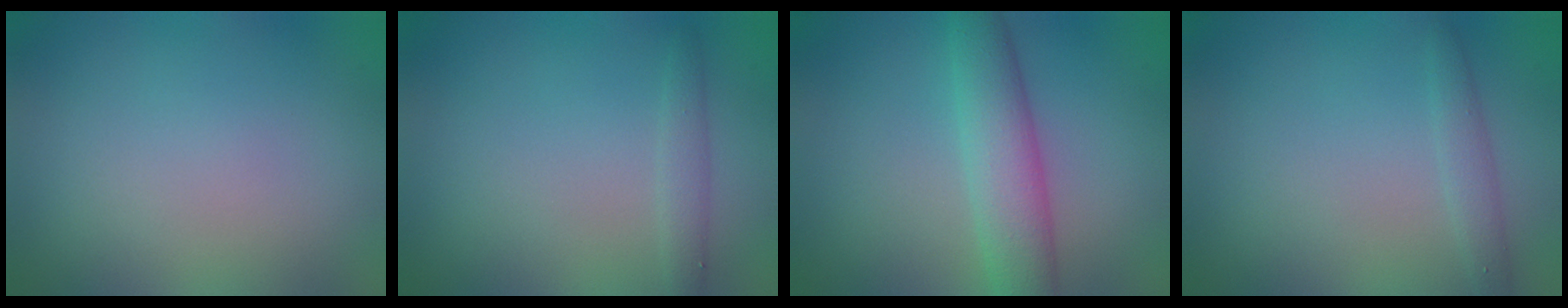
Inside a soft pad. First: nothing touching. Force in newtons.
{"total": 1.3, "press": 1.3, "slide": 0.2}
{"total": 4.8, "press": 4.8, "slide": 0.1}
{"total": 1.5, "press": 1.5, "slide": 0.0}